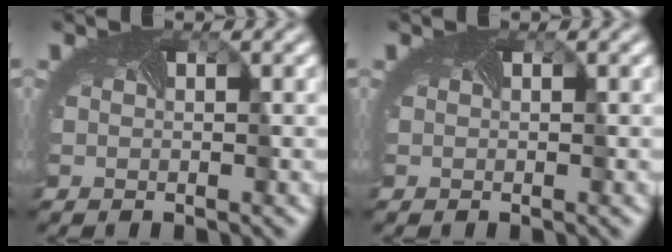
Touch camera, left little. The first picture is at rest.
{"total": 0.0}